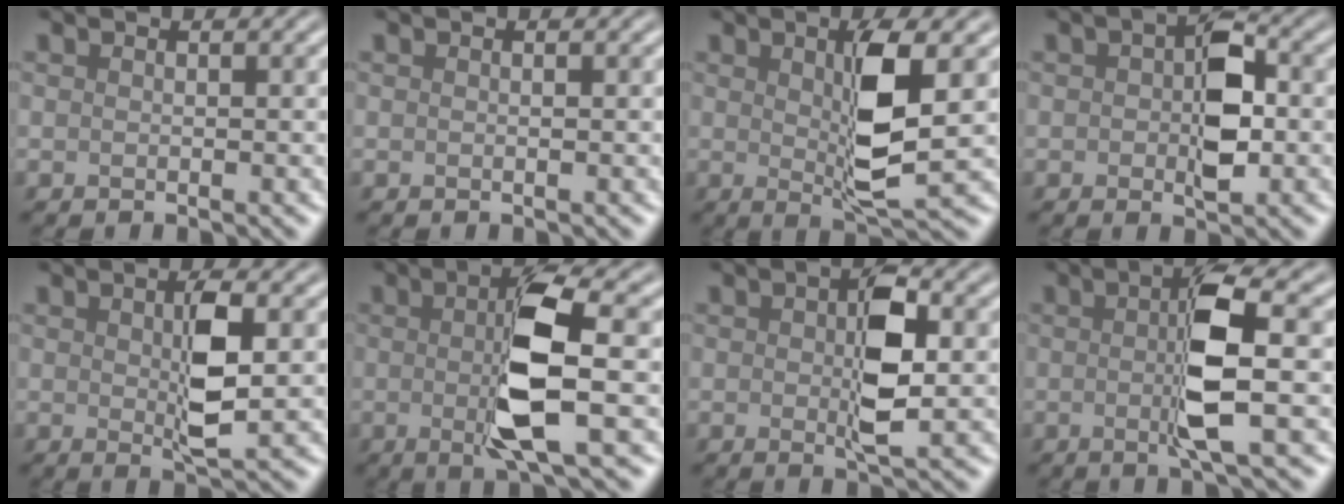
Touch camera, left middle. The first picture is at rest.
{"total": 0.0}
{"total": 5.6, "force": [0.8, 1.2, 5.4], "torque": [-0.098, -0.008, 0.015]}
{"total": 5.1, "force": [0.0, 2.6, 4.4], "torque": [-0.063, 0.003, -0.002]}
{"total": 4.3, "force": [0.4, 1.2, 4.1], "torque": [-0.074, -0.001, 0.008]}
{"total": 7.2, "force": [-0.2, 1.5, 7.0], "torque": [-0.129, -0.005, -0.005]}
{"total": 5.3, "force": [0.1, 2.1, 4.8], "torque": [-0.080, 0.003, 0.001]}
{"total": 5.7, "force": [-0.1, 0.9, 5.7], "torque": [-0.107, 0.000, -0.003]}